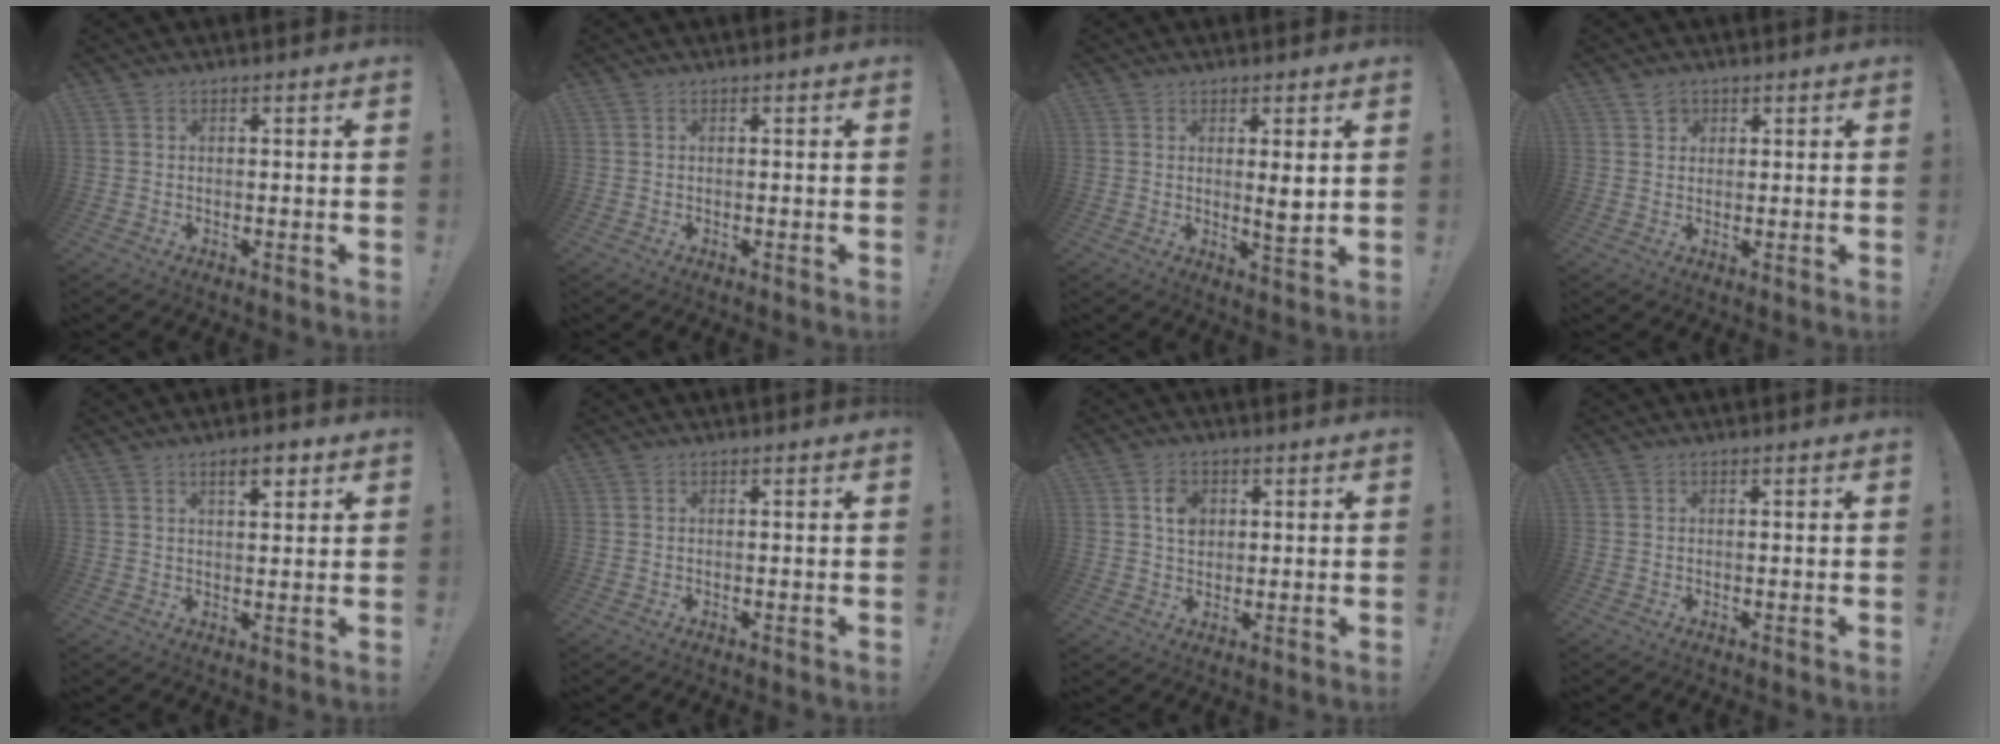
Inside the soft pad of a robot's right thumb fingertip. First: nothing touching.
{"total": 0.0}
{"total": 4.5, "force": [1.3, 0.8, 4.2], "torque": [-0.048, -0.021, 0.015]}
{"total": 2.2, "force": [1.5, 1.6, 0.3], "torque": [0.009, -0.005, 0.024]}
{"total": 4.7, "force": [2.8, 1.7, 3.4], "torque": [-0.036, -0.013, 0.041]}
{"total": 0.0}
{"total": 5.9, "force": [1.7, 4.7, 3.2], "torque": [-0.043, 0.002, 0.030]}
{"total": 0.0}